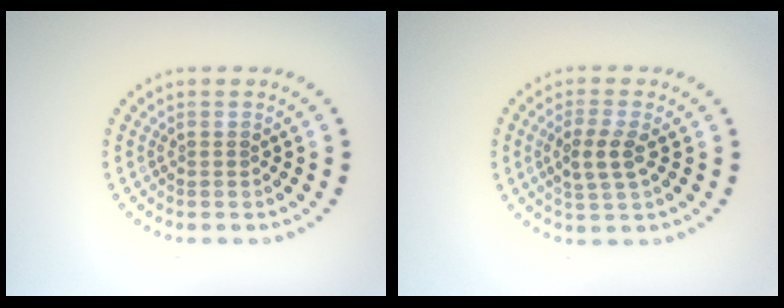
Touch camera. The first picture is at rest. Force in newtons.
{"total": 2.7, "press": 2.5, "slide": 1.0}